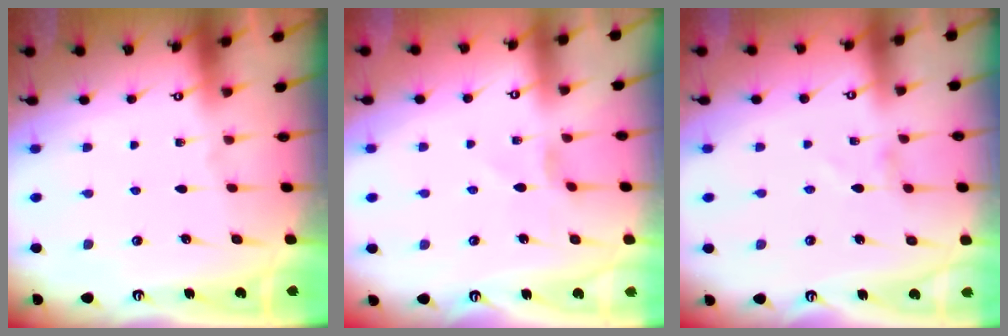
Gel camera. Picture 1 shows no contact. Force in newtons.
{"total": 2.5, "press": 2.5, "slide": 0.5}
{"total": 0.7, "press": 0.6, "slide": 0.1}